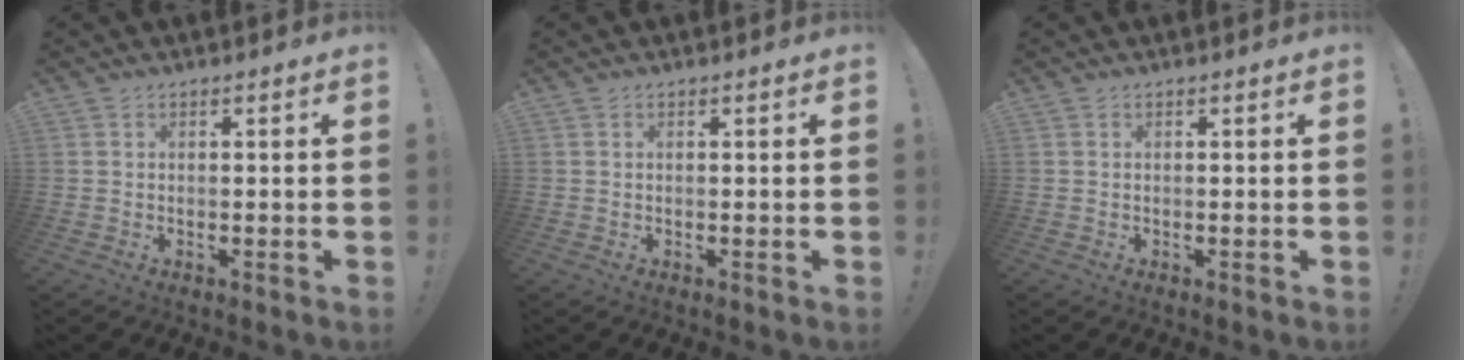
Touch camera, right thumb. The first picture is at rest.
{"total": 0.0}
{"total": 0.0}